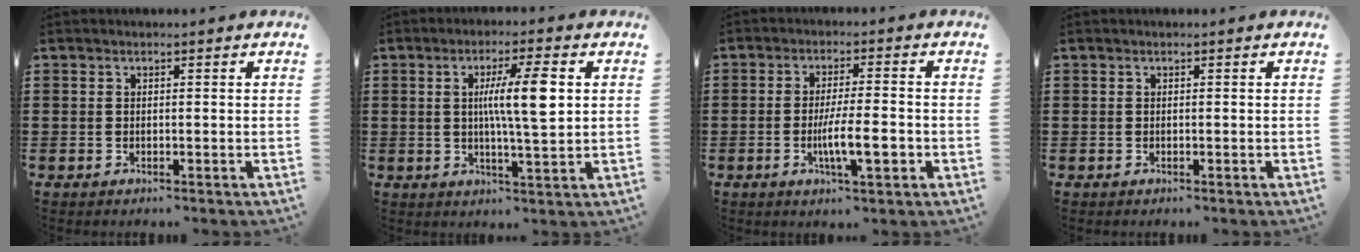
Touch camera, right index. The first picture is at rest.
{"total": 8.1, "force": [1.6, 0.9, 7.9], "torque": [-0.150, 0.000, 0.020]}
{"total": 7.5, "force": [-2.0, 1.5, 7.1], "torque": [-0.131, -0.008, -0.035]}
{"total": 0.0}